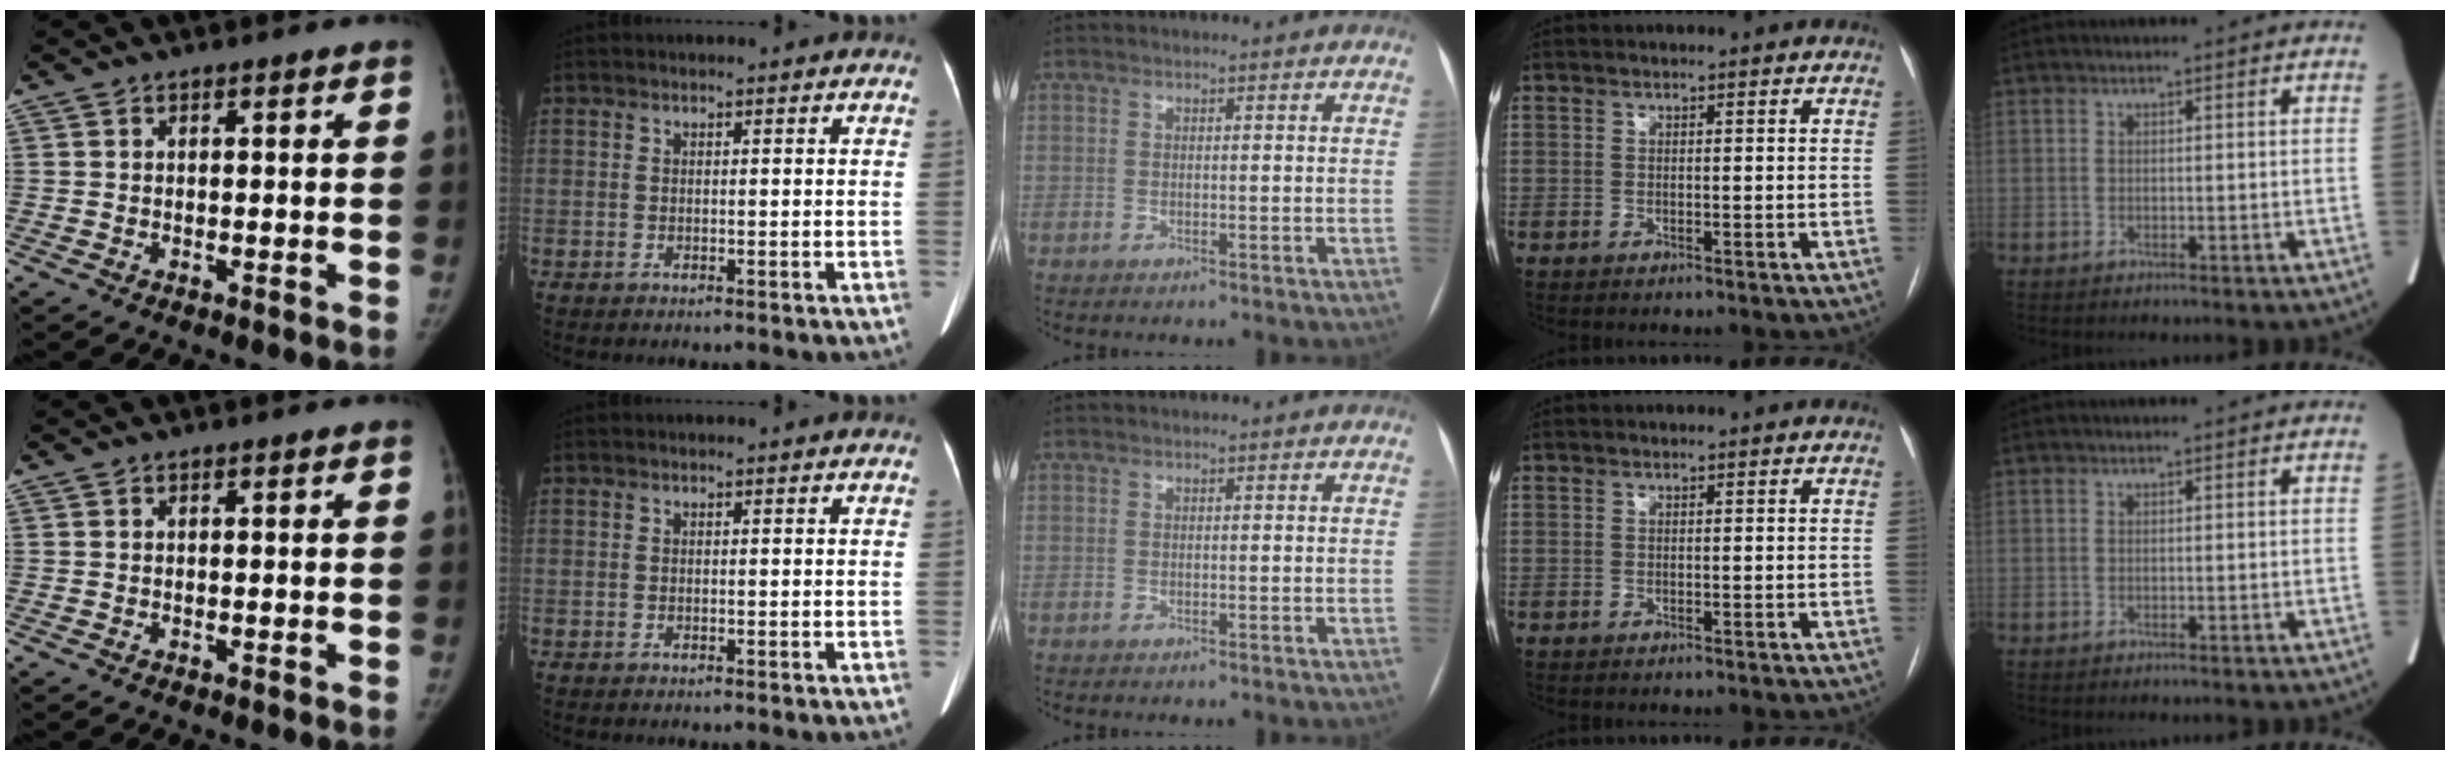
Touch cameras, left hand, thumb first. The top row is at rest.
{}